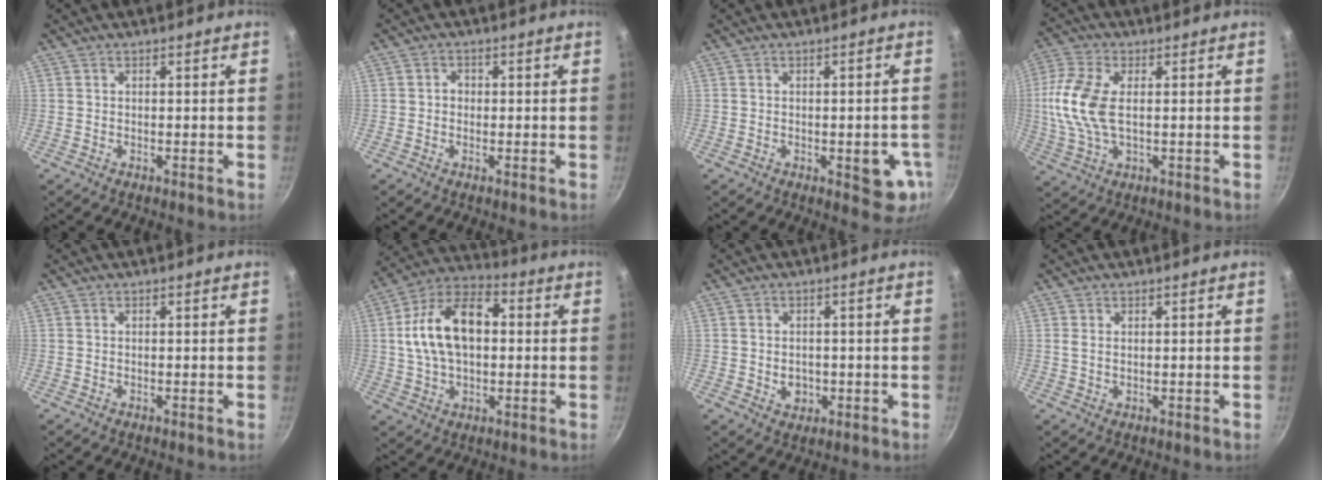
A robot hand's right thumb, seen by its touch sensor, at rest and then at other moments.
{"total": 1.6, "force": [-0.1, 1.4, 0.8], "torque": [-0.007, 0.006, -0.006]}
{"total": 7.4, "force": [-1.9, 3.3, 6.3], "torque": [-0.052, 0.001, -0.023]}
{"total": 11.3, "force": [0.8, 5.9, 9.6], "torque": [-0.205, 0.009, 0.009]}
{"total": 0.0}
{"total": 16.3, "force": [1.7, 10.1, 12.7], "torque": [-0.203, 0.029, 0.015]}
{"total": 3.6, "force": [-0.6, 3.0, 1.9], "torque": [-0.017, 0.004, -0.003]}
{"total": 0.9, "force": [0.5, 0.4, 0.7], "torque": [-0.015, 0.000, 0.010]}